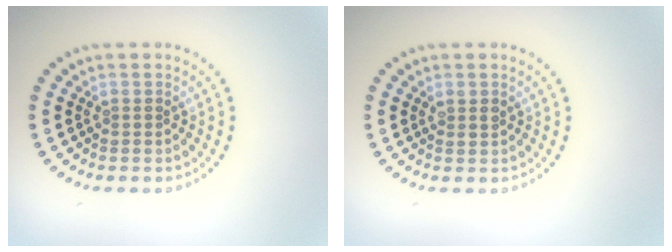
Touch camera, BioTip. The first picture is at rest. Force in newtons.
{"total": 0.9, "press": 0.9, "slide": 0.4}